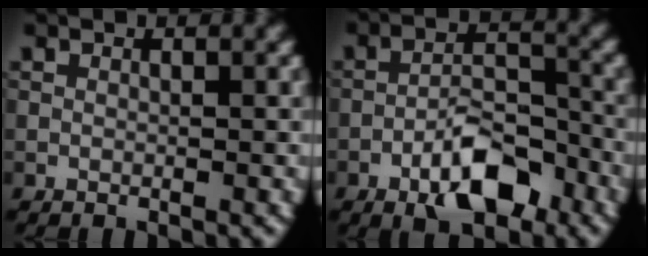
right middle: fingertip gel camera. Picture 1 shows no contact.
{"total": 6.7, "force": [-3.8, 2.7, 4.9], "torque": [-0.076, 0.008, -0.067]}